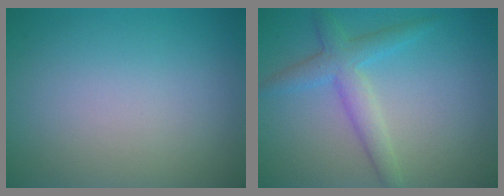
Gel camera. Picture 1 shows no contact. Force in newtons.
{"total": 3.4, "press": 3.4, "slide": 0.1}